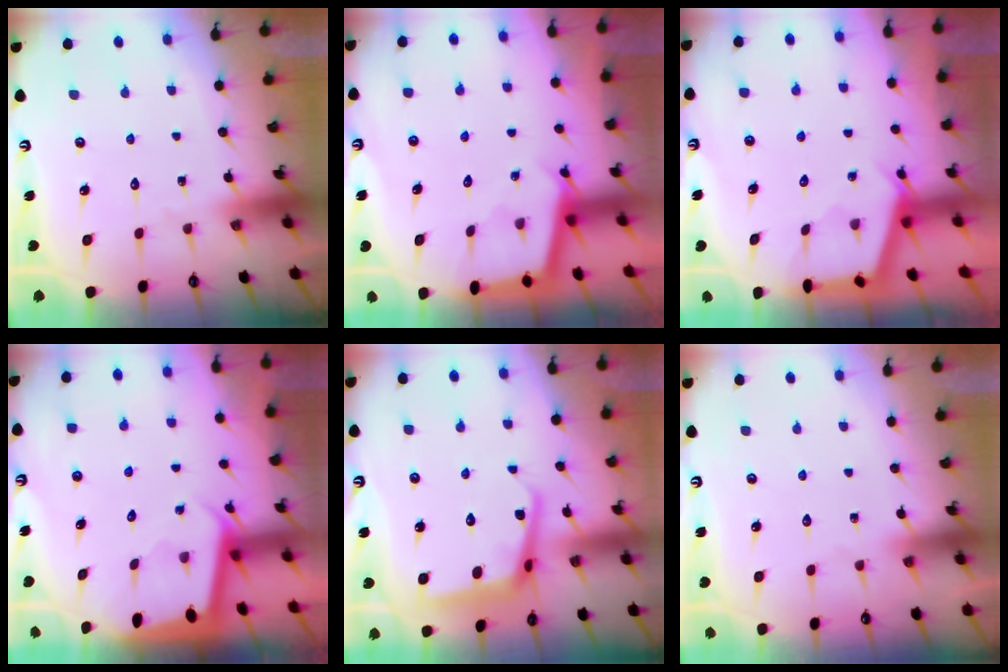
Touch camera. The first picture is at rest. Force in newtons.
{"total": 2.5, "press": 2.5, "slide": 0.2}
{"total": 2.8, "press": 2.8, "slide": 0.3}
{"total": 1.9, "press": 1.9, "slide": 0.1}
{"total": 8.9, "press": 8.9, "slide": 0.8}
{"total": 1.9, "press": 1.9, "slide": 0.3}